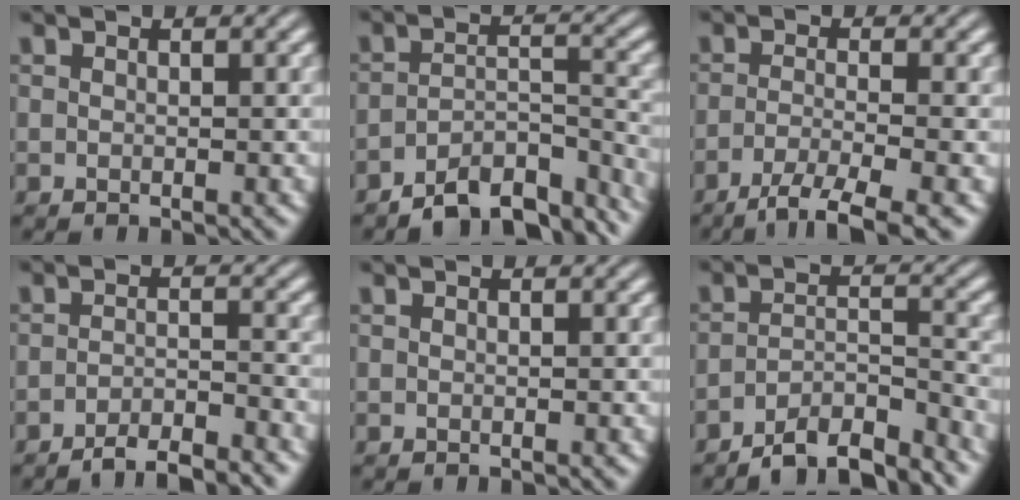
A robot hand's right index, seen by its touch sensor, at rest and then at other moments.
{"total": 8.7, "force": [-7.7, 2.1, 3.4], "torque": [-0.031, -0.022, -0.112]}
{"total": 5.5, "force": [-4.1, 0.6, 3.6], "torque": [-0.053, -0.021, -0.055]}
{"total": 4.1, "force": [-3.9, -0.1, 1.2], "torque": [-0.003, -0.010, -0.062]}
{"total": 0.0}
{"total": 6.6, "force": [-6.2, 0.8, 2.1], "torque": [-0.019, -0.018, -0.095]}